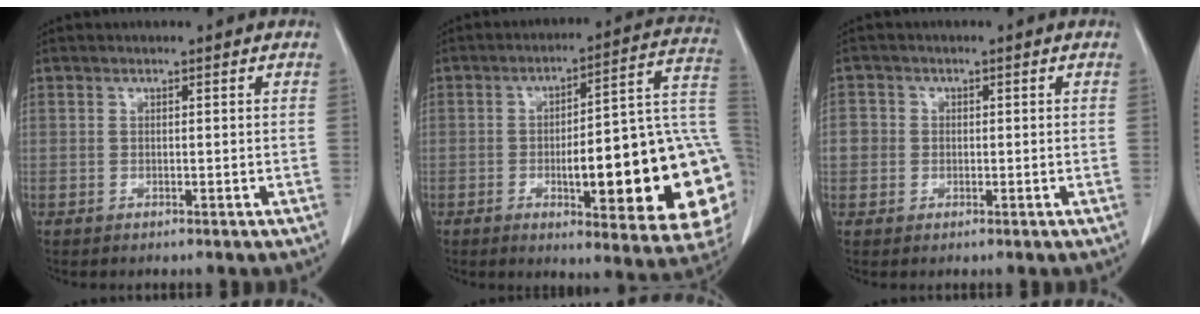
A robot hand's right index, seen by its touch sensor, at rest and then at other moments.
{"total": 25.4, "force": [-4.1, 4.7, 24.6], "torque": [-0.231, 0.016, -0.050]}
{"total": 3.3, "force": [-0.1, 3.2, 0.8], "torque": [-0.008, 0.010, -0.002]}